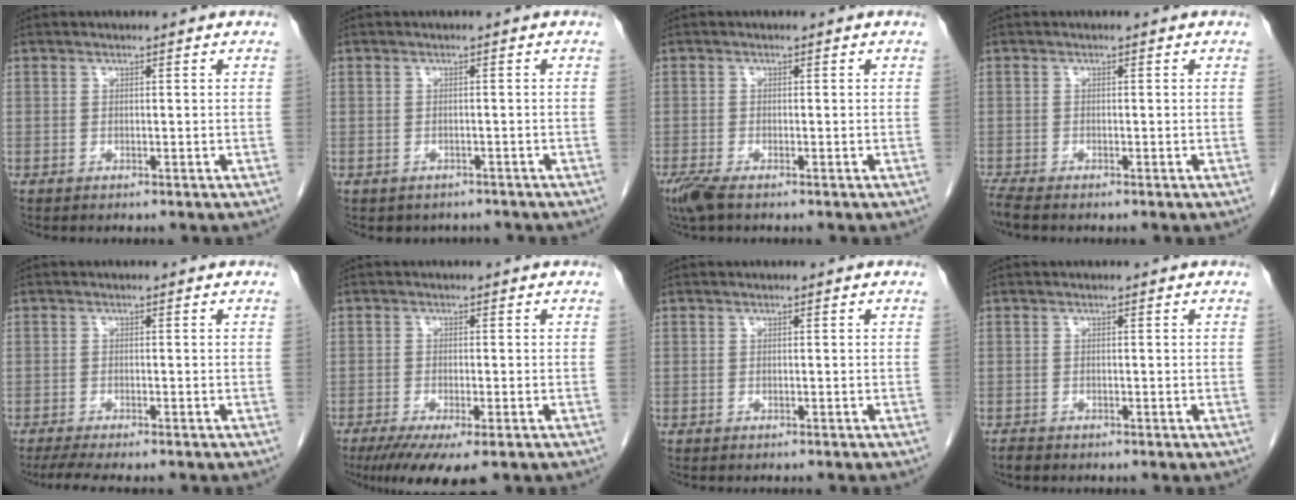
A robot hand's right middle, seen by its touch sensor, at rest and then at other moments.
{"total": 3.3, "force": [-2.7, 1.9, 0.5], "torque": [-0.007, 0.007, -0.031]}
{"total": 3.1, "force": [-2.2, 0.7, 2.2], "torque": [-0.050, -0.011, -0.042]}
{"total": 1.8, "force": [-1.6, -0.1, 0.7], "torque": [-0.025, -0.009, -0.035]}
{"total": 6.4, "force": [-5.3, 0.8, 3.5], "torque": [-0.050, -0.014, -0.082]}
{"total": 7.8, "force": [-5.1, 1.3, 5.7], "torque": [-0.089, -0.021, -0.080]}
{"total": 1.4, "force": [-1.3, 0.1, 0.6], "torque": [-0.011, -0.001, -0.016]}
{"total": 0.9, "force": [-0.8, 0.2, 0.3], "torque": [-0.014, -0.003, -0.015]}